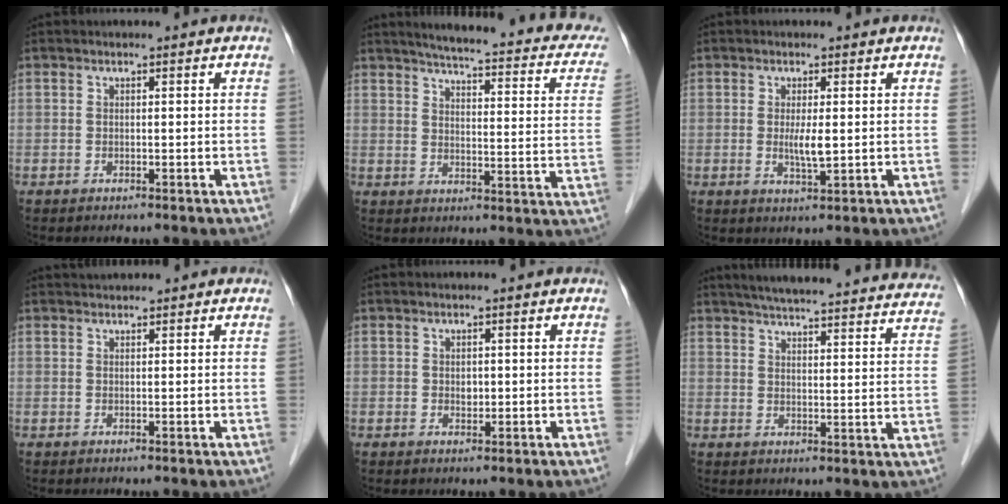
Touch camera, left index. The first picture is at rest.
{"total": 21.8, "force": [18.2, 3.5, 11.4], "torque": [-0.139, -0.024, 0.200]}
{"total": 3.1, "force": [0.0, 0.4, 3.1], "torque": [-0.060, -0.010, 0.002]}
{"total": 1.5, "force": [1.4, 0.3, 0.3], "torque": [-0.009, 0.017, 0.025]}
{"total": 1.1, "force": [0.0, 0.8, 0.8], "torque": [-0.012, -0.003, 0.001]}
{"total": 30.9, "force": [28.4, 3.4, 11.5], "torque": [-0.177, -0.052, 0.336]}